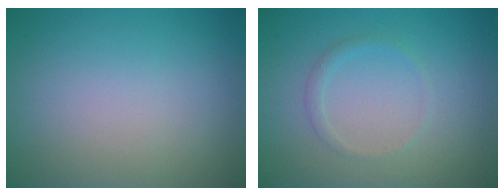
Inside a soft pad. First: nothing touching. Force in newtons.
{"total": 1.0, "press": 1.0, "slide": 0.1}